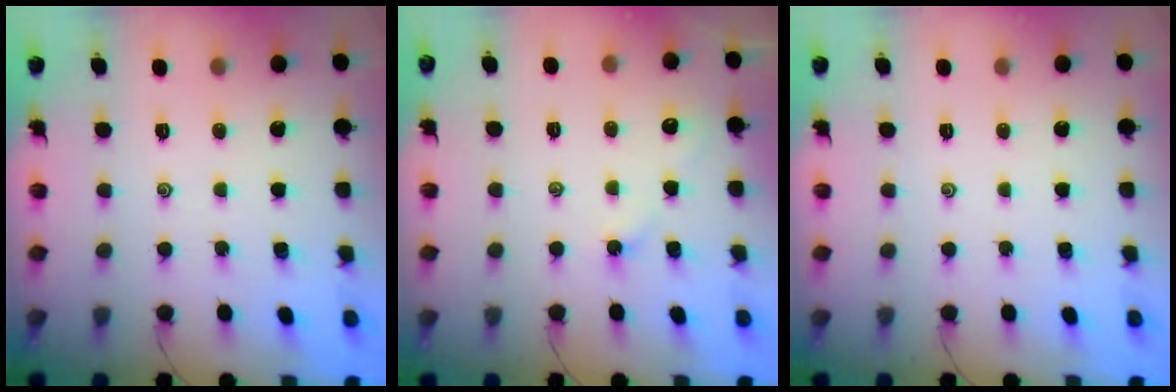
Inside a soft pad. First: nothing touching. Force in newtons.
{"total": 2.3, "press": 2.3, "slide": 0.3}
{"total": 0.0}